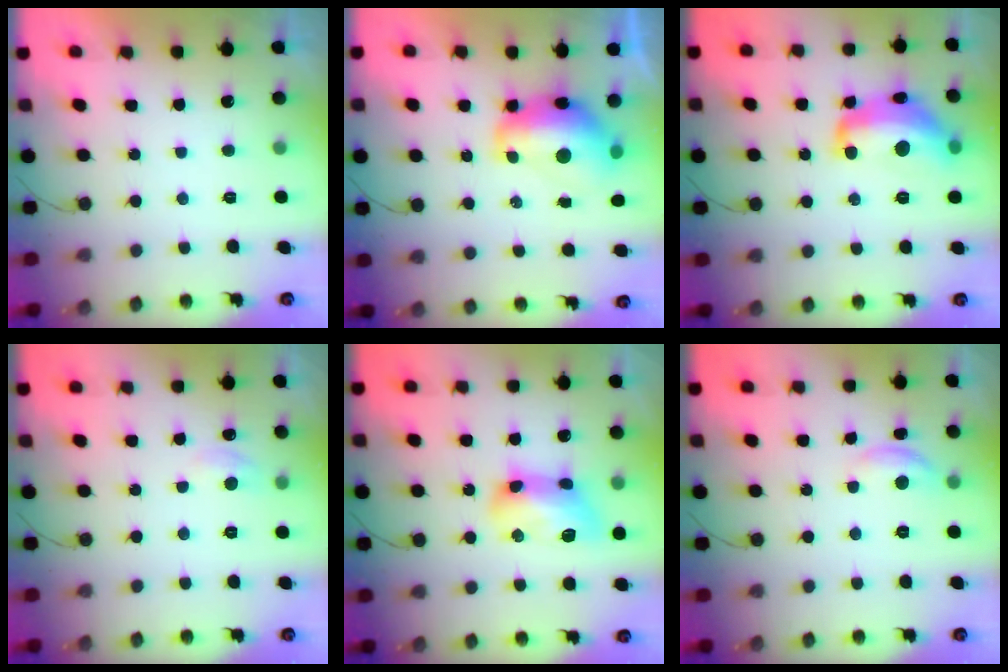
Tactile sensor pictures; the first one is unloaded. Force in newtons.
{"total": 13.6, "press": 13.5, "slide": 1.3}
{"total": 15.6, "press": 15.5, "slide": 1.0}
{"total": 6.5, "press": 6.4, "slide": 0.7}
{"total": 13.4, "press": 13.4, "slide": 0.7}
{"total": 6.5, "press": 6.5, "slide": 0.3}